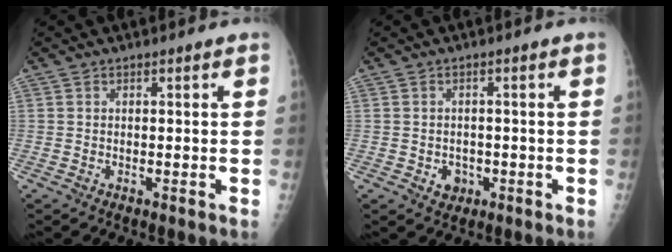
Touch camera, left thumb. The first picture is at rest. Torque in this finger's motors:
{"motor_torque": [-0.04, -0.08, 0.37, 0.22, 0.01]}